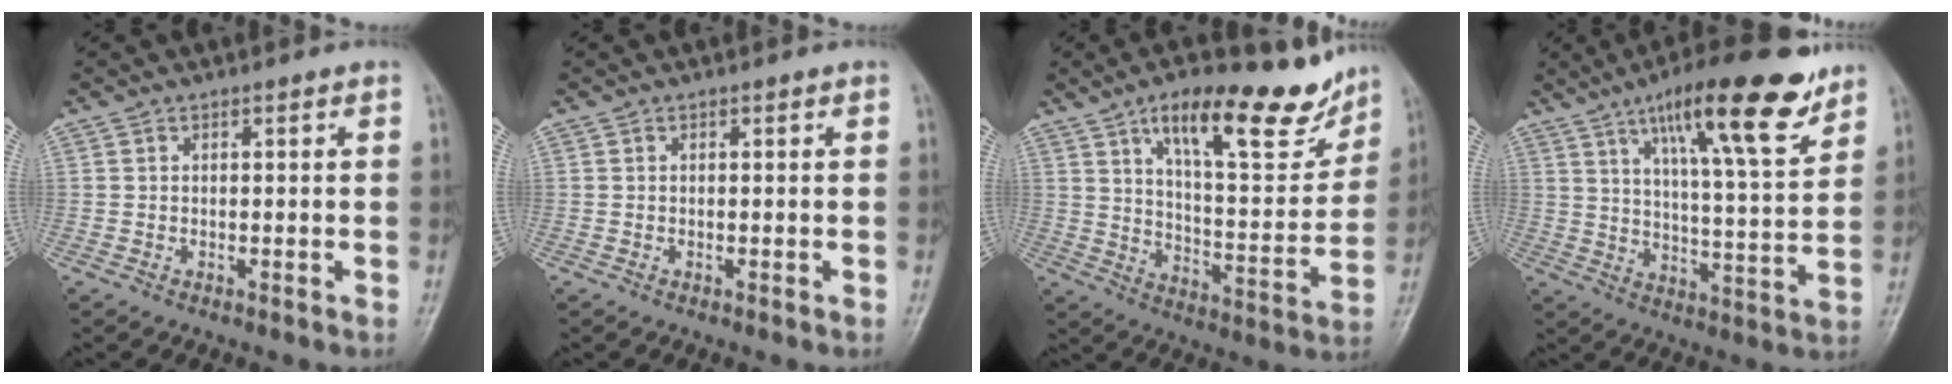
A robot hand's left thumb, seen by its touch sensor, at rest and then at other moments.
{"total": 0.0}
{"total": 20.2, "force": [13.1, 6.8, 13.8], "torque": [-0.157, -0.065, 0.206]}
{"total": 18.8, "force": [11.5, 4.3, 14.3], "torque": [-0.196, -0.049, 0.180]}